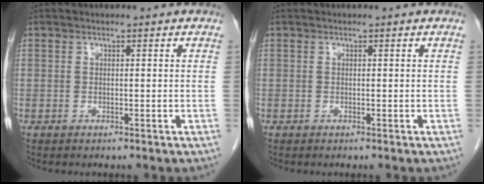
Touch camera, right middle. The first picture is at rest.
{"total": 0.0}